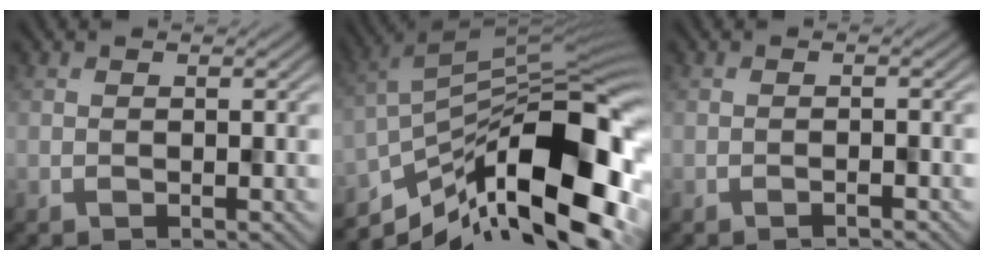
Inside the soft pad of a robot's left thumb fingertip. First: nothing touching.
{"total": 16.9, "force": [-8.1, 7.1, 13.0], "torque": [-0.222, -0.004, -0.155]}
{"total": 1.0, "force": [-0.8, 0.0, 0.7], "torque": [-0.011, 0.004, -0.016]}